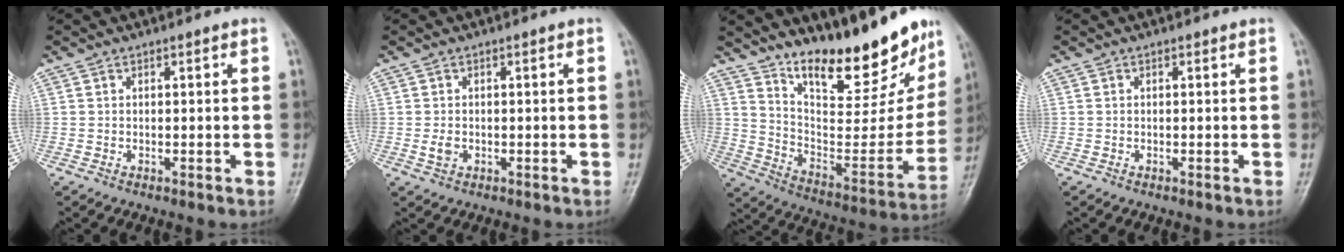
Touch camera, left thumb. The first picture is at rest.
{"total": 1.8, "force": [-0.3, 1.4, 1.0], "torque": [-0.016, 0.002, -0.006]}
{"total": 22.8, "force": [17.7, 6.9, 12.6], "torque": [-0.144, -0.108, 0.279]}
{"total": 0.0}